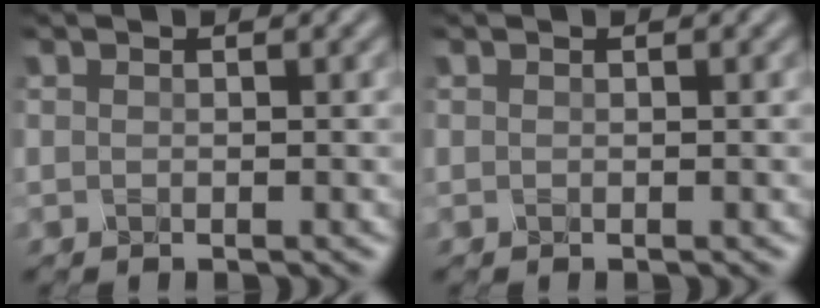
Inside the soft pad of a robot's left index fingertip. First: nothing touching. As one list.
[{"total": 0.0}]